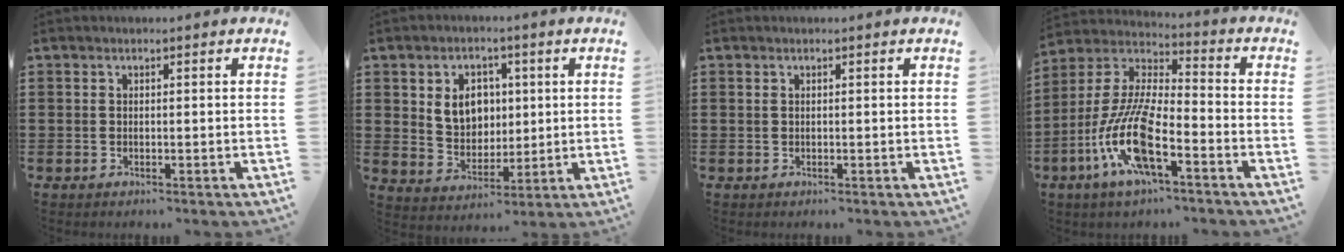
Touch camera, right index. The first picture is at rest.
{"total": 6.8, "force": [1.7, 5.6, 3.5], "torque": [-0.074, 0.012, 0.026]}
{"total": 0.0}
{"total": 13.0, "force": [-6.3, 3.6, 10.7], "torque": [-0.258, -0.016, -0.130]}